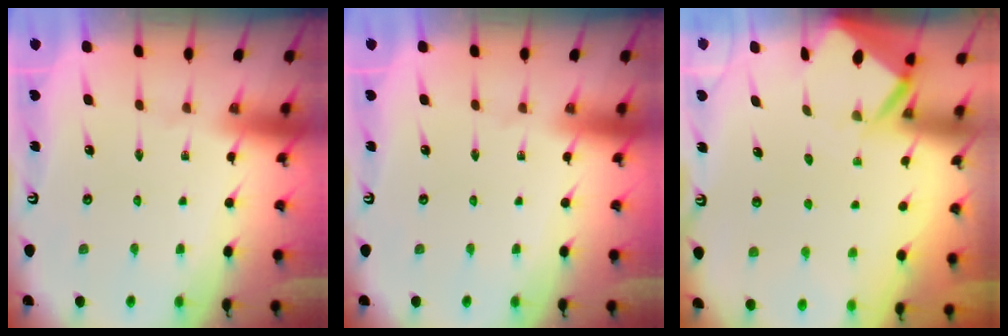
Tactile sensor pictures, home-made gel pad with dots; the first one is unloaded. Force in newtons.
{"total": 0.0}
{"total": 3.4, "press": 3.4, "slide": 0.3}